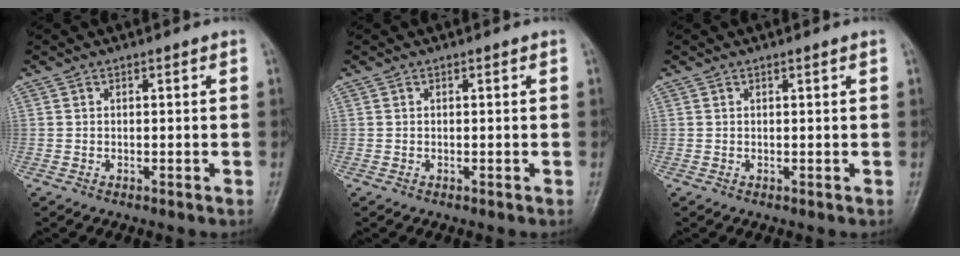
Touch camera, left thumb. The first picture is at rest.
{"total": 0.0}
{"total": 0.5, "force": [0.3, -0.1, 0.4], "torque": [-0.012, -0.003, 0.008]}